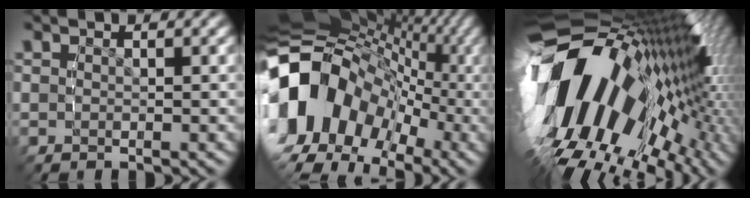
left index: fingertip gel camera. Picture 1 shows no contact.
{"total": 24.3, "force": [-0.3, 17.9, 16.4], "torque": [-0.294, -0.001, -0.029]}
{"total": 32.9, "force": [-1.1, 20.7, 25.5], "torque": [-0.398, -0.002, -0.023]}